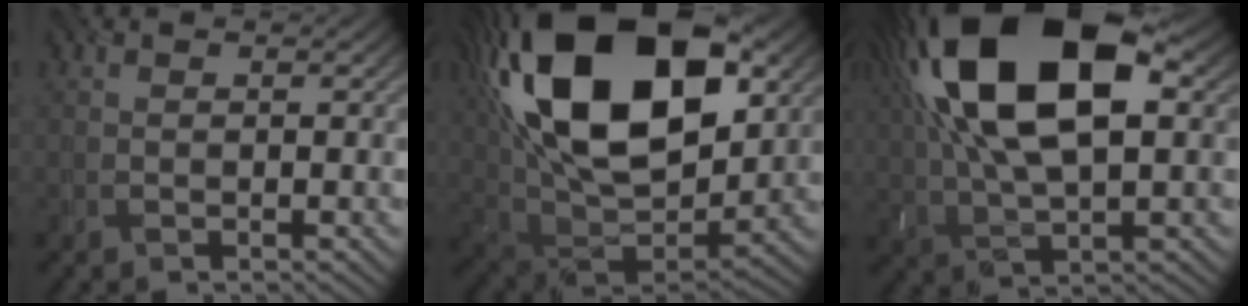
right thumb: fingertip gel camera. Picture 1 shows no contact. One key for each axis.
{"total": 21.5, "fx": 8.3, "fy": 12.3, "fz": 15.5, "tx": -0.344, "ty": 0.047, "tz": 0.145}
{"total": 17.8, "fx": 5.7, "fy": 8.9, "fz": 14.4, "tx": -0.285, "ty": 0.035, "tz": 0.088}